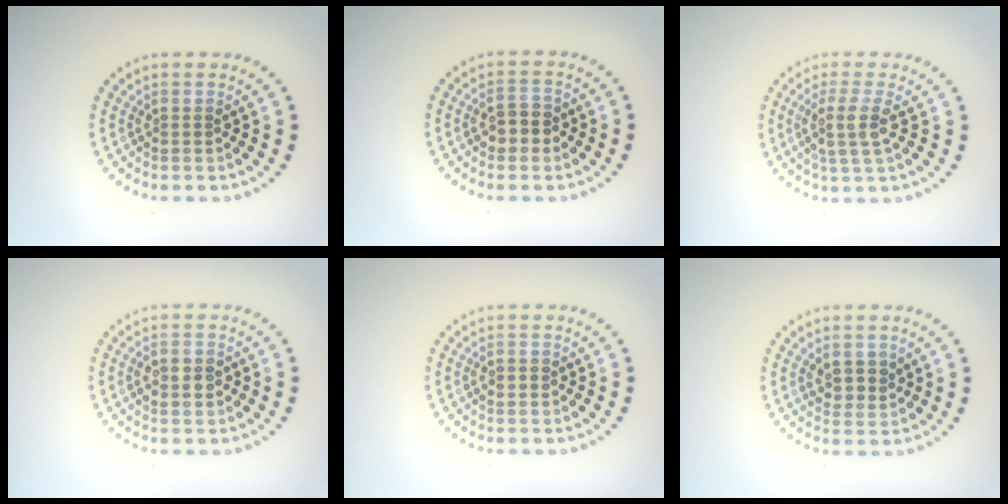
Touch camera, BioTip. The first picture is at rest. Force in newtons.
{"total": 2.5, "press": 2.4, "slide": 0.5}
{"total": 3.1, "press": 2.4, "slide": 1.9}
{"total": 2.9, "press": 2.9, "slide": 0.2}
{"total": 1.5, "press": 1.5, "slide": 0.0}
{"total": 2.4, "press": 2.3, "slide": 0.9}